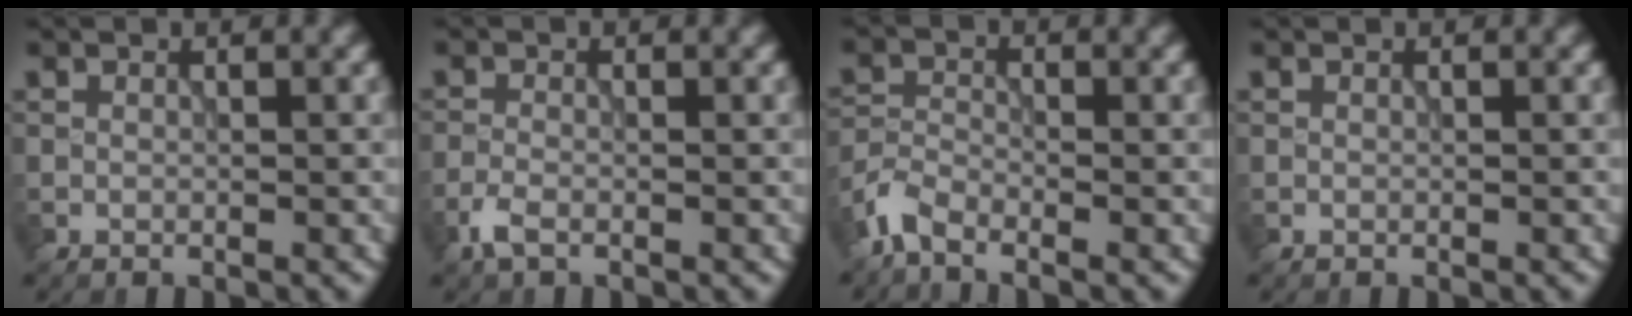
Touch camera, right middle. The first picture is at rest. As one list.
[{"total": 1.7, "force": [-1.1, 0.6, 1.1], "torque": [-0.031, -0.002, -0.030]}, {"total": 2.9, "force": [-2.2, 1.0, 1.5], "torque": [-0.035, -0.002, -0.059]}, {"total": 0.0}]